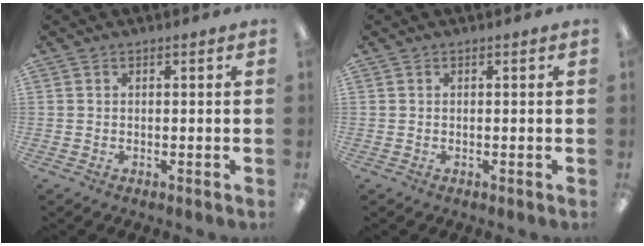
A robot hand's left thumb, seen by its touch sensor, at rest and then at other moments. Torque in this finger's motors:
{"motor_torque": [-0.03, 0.03, 0.00, 0.00, 0.00]}